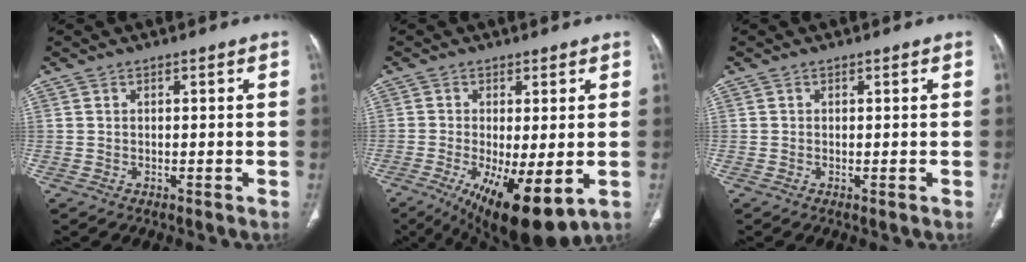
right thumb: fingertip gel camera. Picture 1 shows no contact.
{"total": 14.5, "force": [-4.7, 5.0, 12.7], "torque": [-0.201, -0.024, -0.059]}
{"total": 0.0}